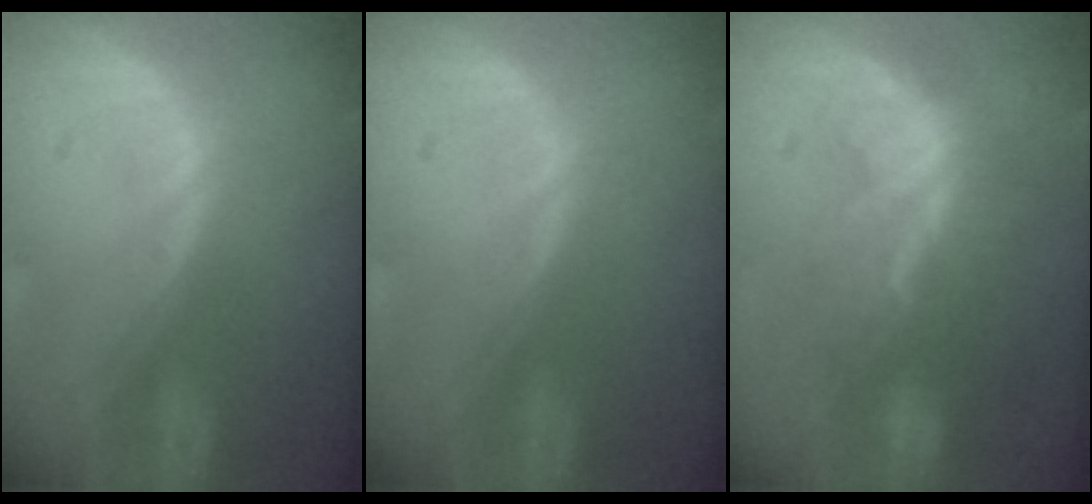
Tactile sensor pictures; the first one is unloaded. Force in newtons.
{"total": 0.0}
{"total": 8.6, "press": 7.8, "slide": 3.5}